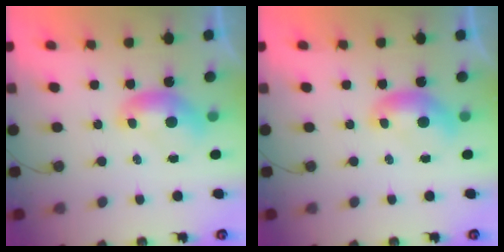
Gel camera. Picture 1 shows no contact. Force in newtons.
{"total": 0.0}